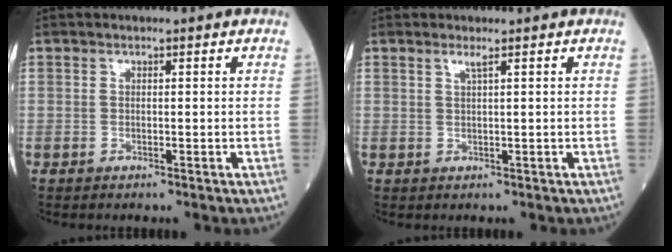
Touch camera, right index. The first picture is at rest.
{"total": 1.1, "force": [0.7, -0.4, 0.8], "torque": [-0.024, -0.003, 0.016]}